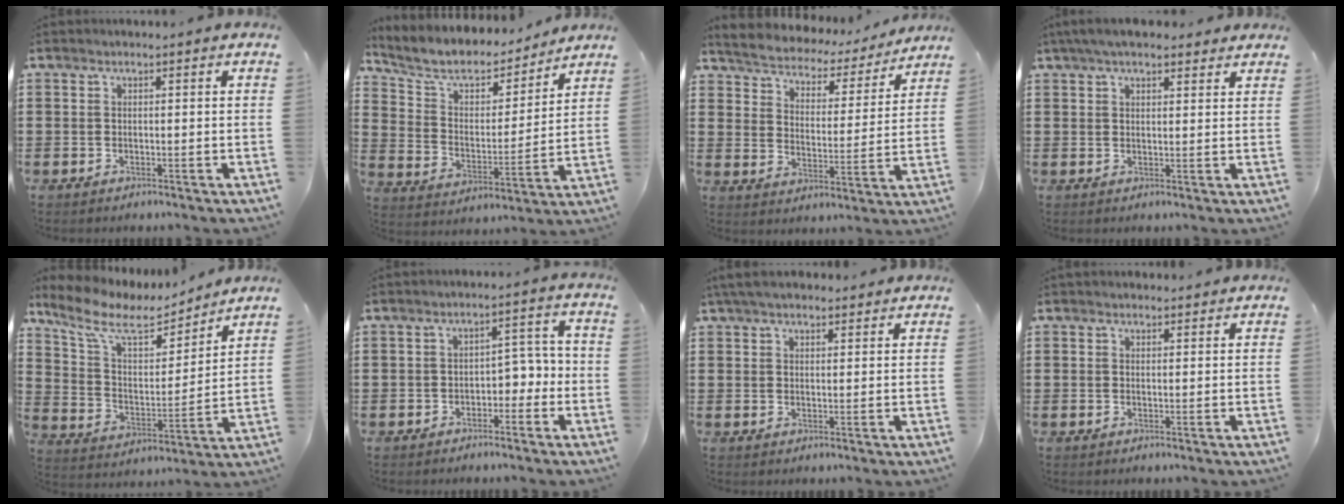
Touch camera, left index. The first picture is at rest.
{"total": 6.5, "force": [5.4, 2.8, 2.3], "torque": [-0.076, -0.031, 0.090]}
{"total": 4.0, "force": [4.0, 0.3, 0.1], "torque": [-0.027, -0.036, 0.062]}
{"total": 4.5, "force": [3.7, 1.2, 2.3], "torque": [-0.054, 0.002, 0.069]}
{"total": 9.6, "force": [7.4, 3.3, 5.2], "torque": [-0.131, -0.033, 0.126]}
{"total": 4.0, "force": [-1.2, 2.8, 2.5], "torque": [-0.054, 0.012, -0.031]}
{"total": 3.9, "force": [3.3, 1.2, 1.7], "torque": [-0.041, 0.001, 0.063]}
{"total": 1.1, "force": [1.0, 0.4, 0.1], "torque": [-0.004, 0.003, 0.020]}